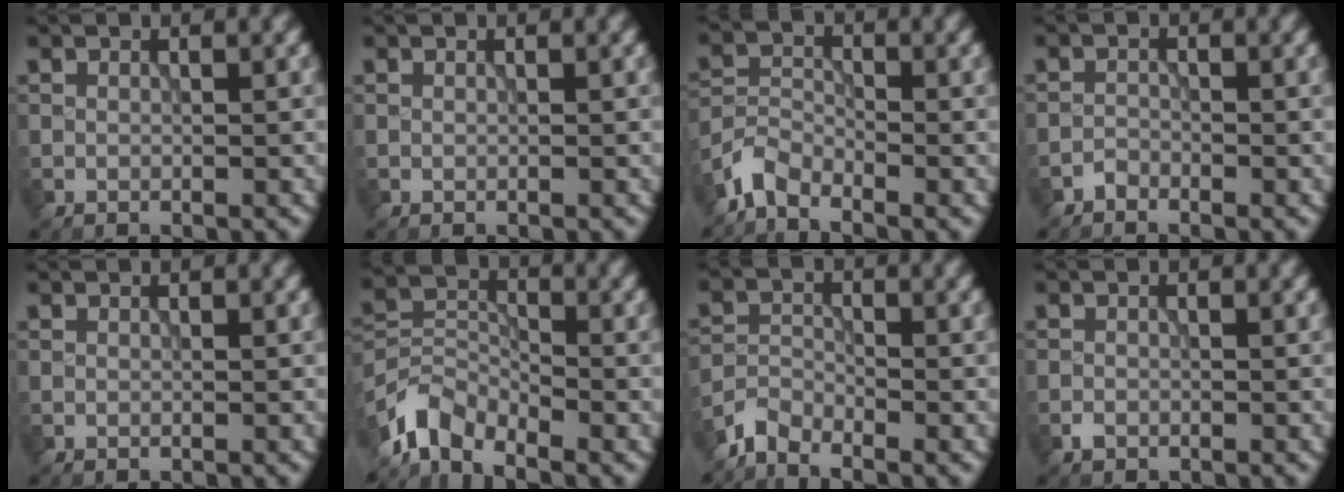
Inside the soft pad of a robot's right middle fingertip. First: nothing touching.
{"total": 0.0}
{"total": 3.0, "force": [-2.6, 1.0, 0.9], "torque": [-0.020, 0.003, -0.066]}
{"total": 1.0, "force": [-0.9, 0.3, 0.0], "torque": [0.004, 0.001, -0.020]}
{"total": 0.0}
{"total": 4.7, "force": [-3.9, 2.0, 1.7], "torque": [-0.030, -0.002, -0.091]}
{"total": 2.5, "force": [-2.4, 0.6, 0.6], "torque": [-0.011, 0.000, -0.058]}
{"total": 0.8, "force": [-0.5, 0.5, 0.2], "torque": [0.000, -0.003, -0.010]}